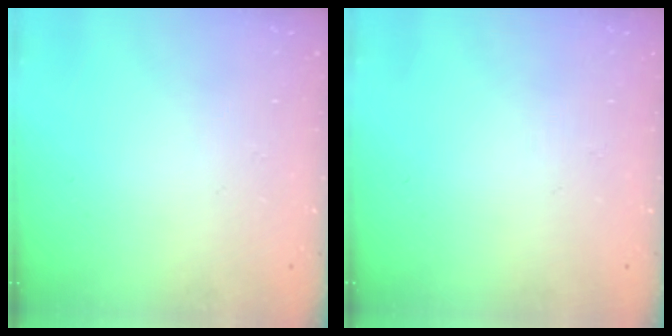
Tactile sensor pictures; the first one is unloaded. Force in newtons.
{"total": 0.0}